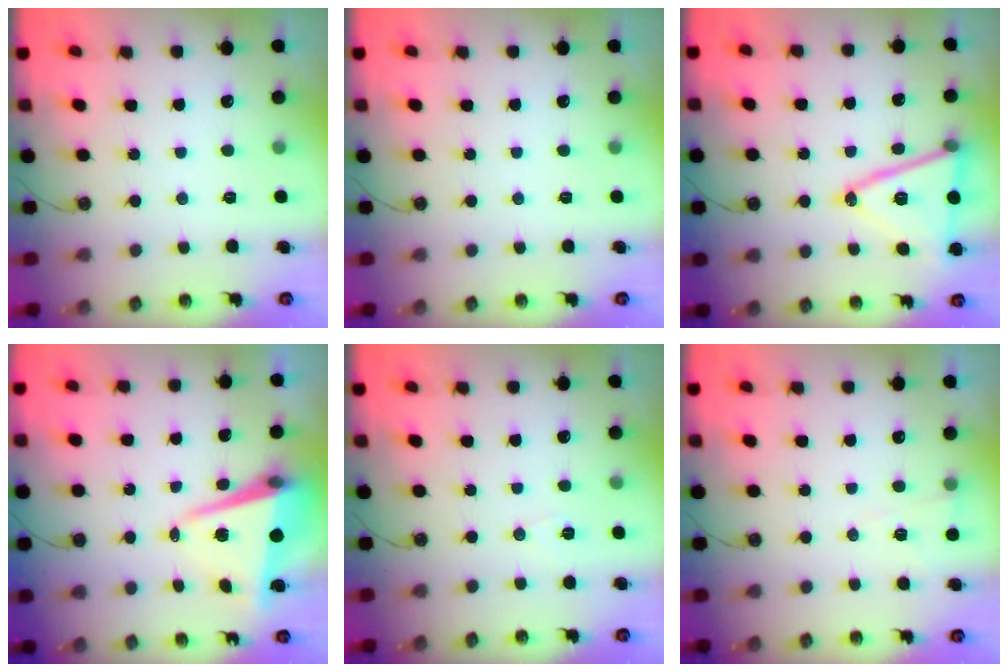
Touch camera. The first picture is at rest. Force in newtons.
{"total": 0.0}
{"total": 17.2, "press": 16.9, "slide": 3.6}
{"total": 8.2, "press": 8.0, "slide": 1.9}
{"total": 4.8, "press": 3.2, "slide": 3.7}
{"total": 4.4, "press": 3.2, "slide": 3.0}